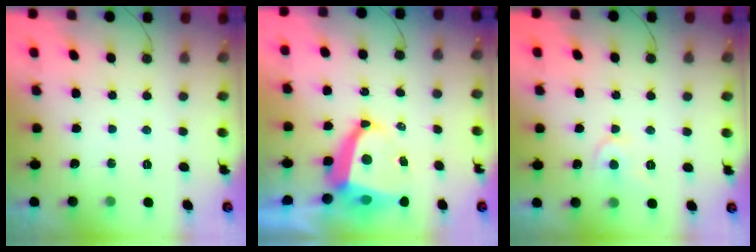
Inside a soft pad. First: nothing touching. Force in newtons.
{"total": 9.2, "press": 9.2, "slide": 0.9}
{"total": 6.6, "press": 6.6, "slide": 0.9}